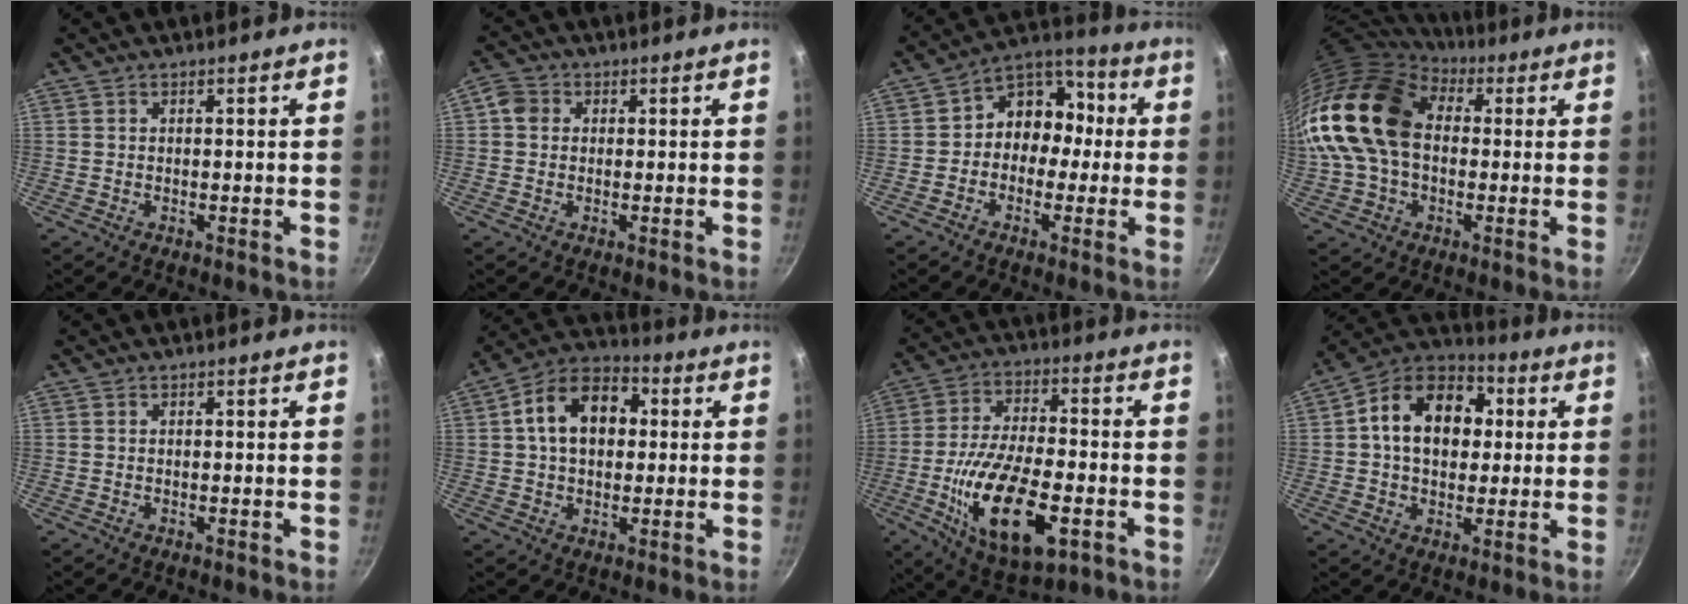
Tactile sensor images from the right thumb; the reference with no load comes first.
{"total": 3.4, "force": [0.4, 3.1, 1.4], "torque": [-0.014, 0.006, -0.006]}
{"total": 10.4, "force": [-0.7, 8.7, 5.6], "torque": [-0.028, 0.043, -0.033]}
{"total": 19.2, "force": [1.8, 13.6, 13.3], "torque": [-0.248, 0.038, 0.022]}
{"total": 0.0}
{"total": 13.2, "force": [2.1, 9.2, 9.2], "torque": [-0.116, 0.026, 0.018]}
{"total": 19.6, "force": [-6.0, 8.8, 16.4], "torque": [-0.292, 0.015, -0.097]}
{"total": 16.3, "force": [2.5, 11.9, 10.9], "torque": [-0.146, 0.025, 0.022]}